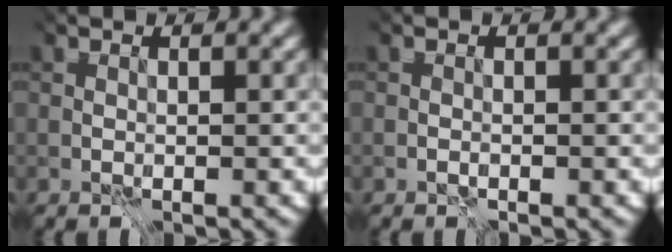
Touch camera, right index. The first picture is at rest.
{"total": 1.3, "force": [-1.1, -0.5, -0.4], "torque": [0.011, -0.002, -0.029]}